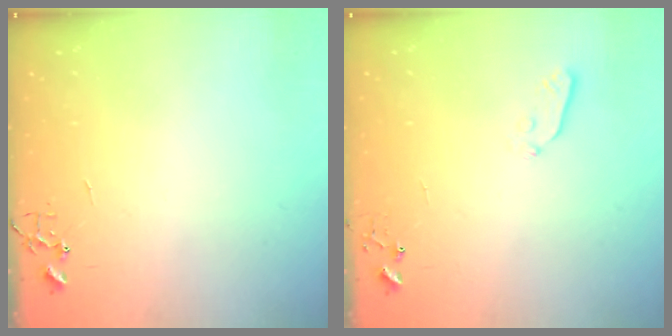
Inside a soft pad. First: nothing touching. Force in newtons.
{"total": 3.9, "press": 3.8, "slide": 0.8}